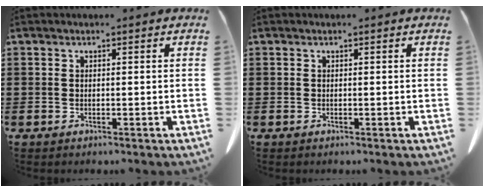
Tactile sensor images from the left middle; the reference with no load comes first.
{"total": 0.0}